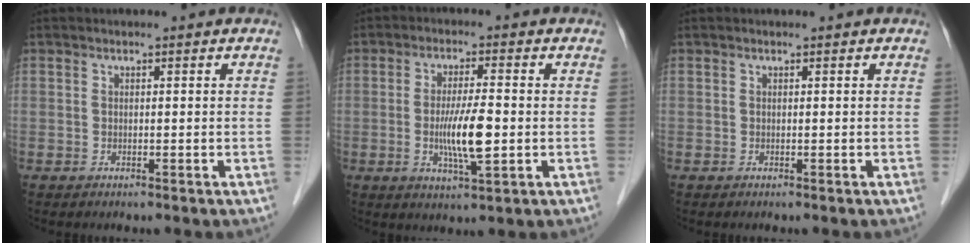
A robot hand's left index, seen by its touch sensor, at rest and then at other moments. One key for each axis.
{"total": 7.0, "fx": -1.0, "fy": 0.7, "fz": 6.9, "tx": -0.135, "ty": -0.013, "tz": -0.019}
{"total": 0.0}